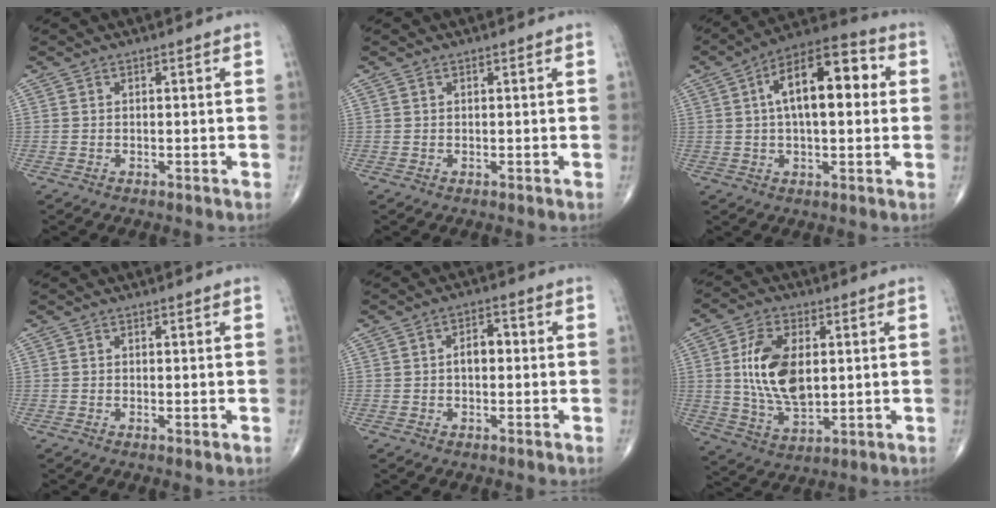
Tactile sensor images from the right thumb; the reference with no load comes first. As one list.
[{"total": 0.0}, {"total": 16.1, "force": [2.9, 7.4, 14.0], "torque": [-0.206, 0.029, 0.038]}, {"total": 0.8, "force": [-0.1, 0.1, 0.8], "torque": [-0.015, -0.005, -0.002]}, {"total": 4.0, "force": [0.1, 2.4, 3.2], "torque": [-0.044, 0.015, -0.004]}, {"total": 14.0, "force": [1.9, 7.8, 11.4], "torque": [-0.208, -0.010, 0.041]}]